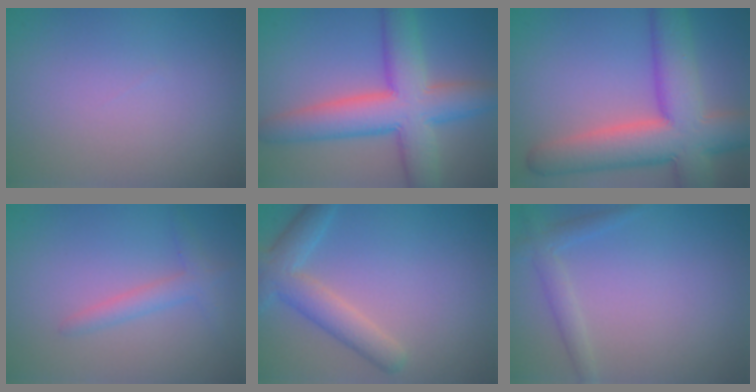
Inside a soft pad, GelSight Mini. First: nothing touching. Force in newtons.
{"total": 9.0, "press": 9.0, "slide": 0.6}
{"total": 10.8, "press": 10.8, "slide": 0.7}
{"total": 2.0, "press": 2.0, "slide": 0.1}
{"total": 4.2, "press": 4.2, "slide": 0.2}
{"total": 1.8, "press": 1.8, "slide": 0.0}